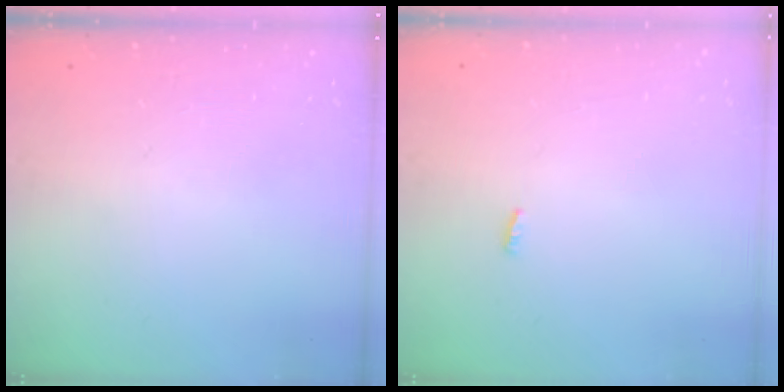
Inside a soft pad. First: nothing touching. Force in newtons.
{"total": 2.3, "press": 2.1, "slide": 0.8}